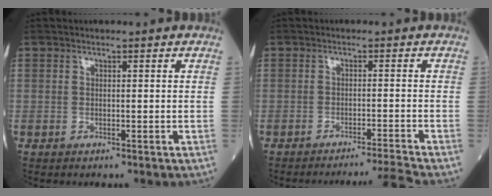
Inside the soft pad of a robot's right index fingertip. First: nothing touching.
{"total": 6.5, "force": [-5.4, -3.4, 0.5], "torque": [-0.007, -0.003, -0.080]}